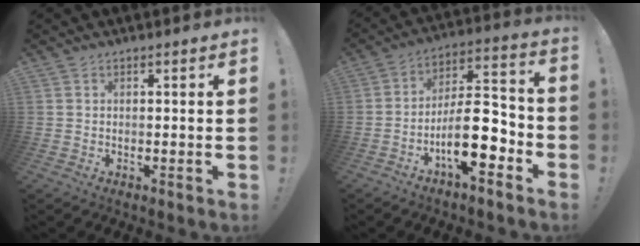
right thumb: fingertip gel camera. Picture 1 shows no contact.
{"total": 16.6, "force": [-6.7, 6.2, 13.9], "torque": [-0.231, 0.035, -0.105]}